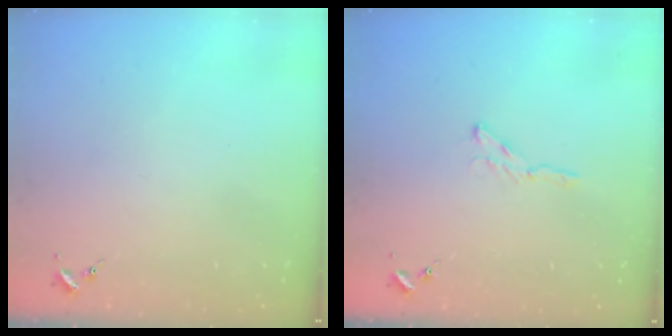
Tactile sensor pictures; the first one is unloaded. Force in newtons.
{"total": 3.4, "press": 3.4, "slide": 0.4}